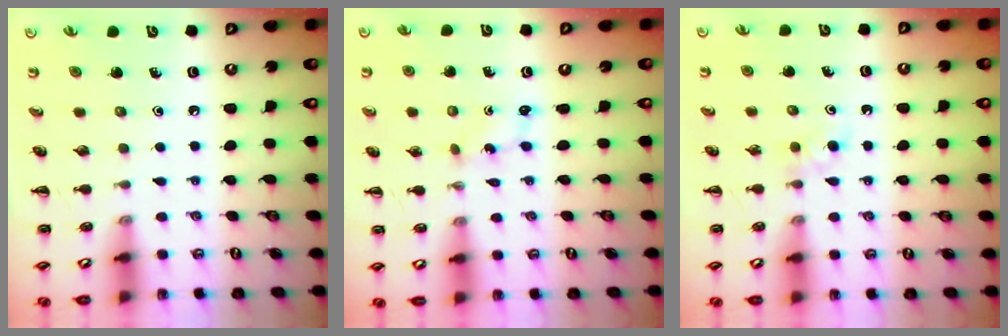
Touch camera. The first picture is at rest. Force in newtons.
{"total": 1.3, "press": 1.2, "slide": 0.4}
{"total": 2.6, "press": 2.3, "slide": 1.2}